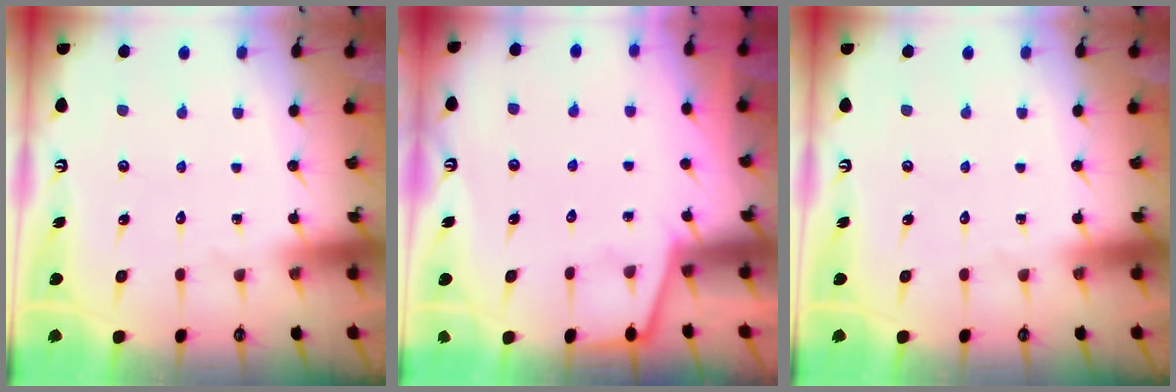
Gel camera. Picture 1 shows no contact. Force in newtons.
{"total": 2.1, "press": 2.0, "slide": 0.3}
{"total": 0.0}